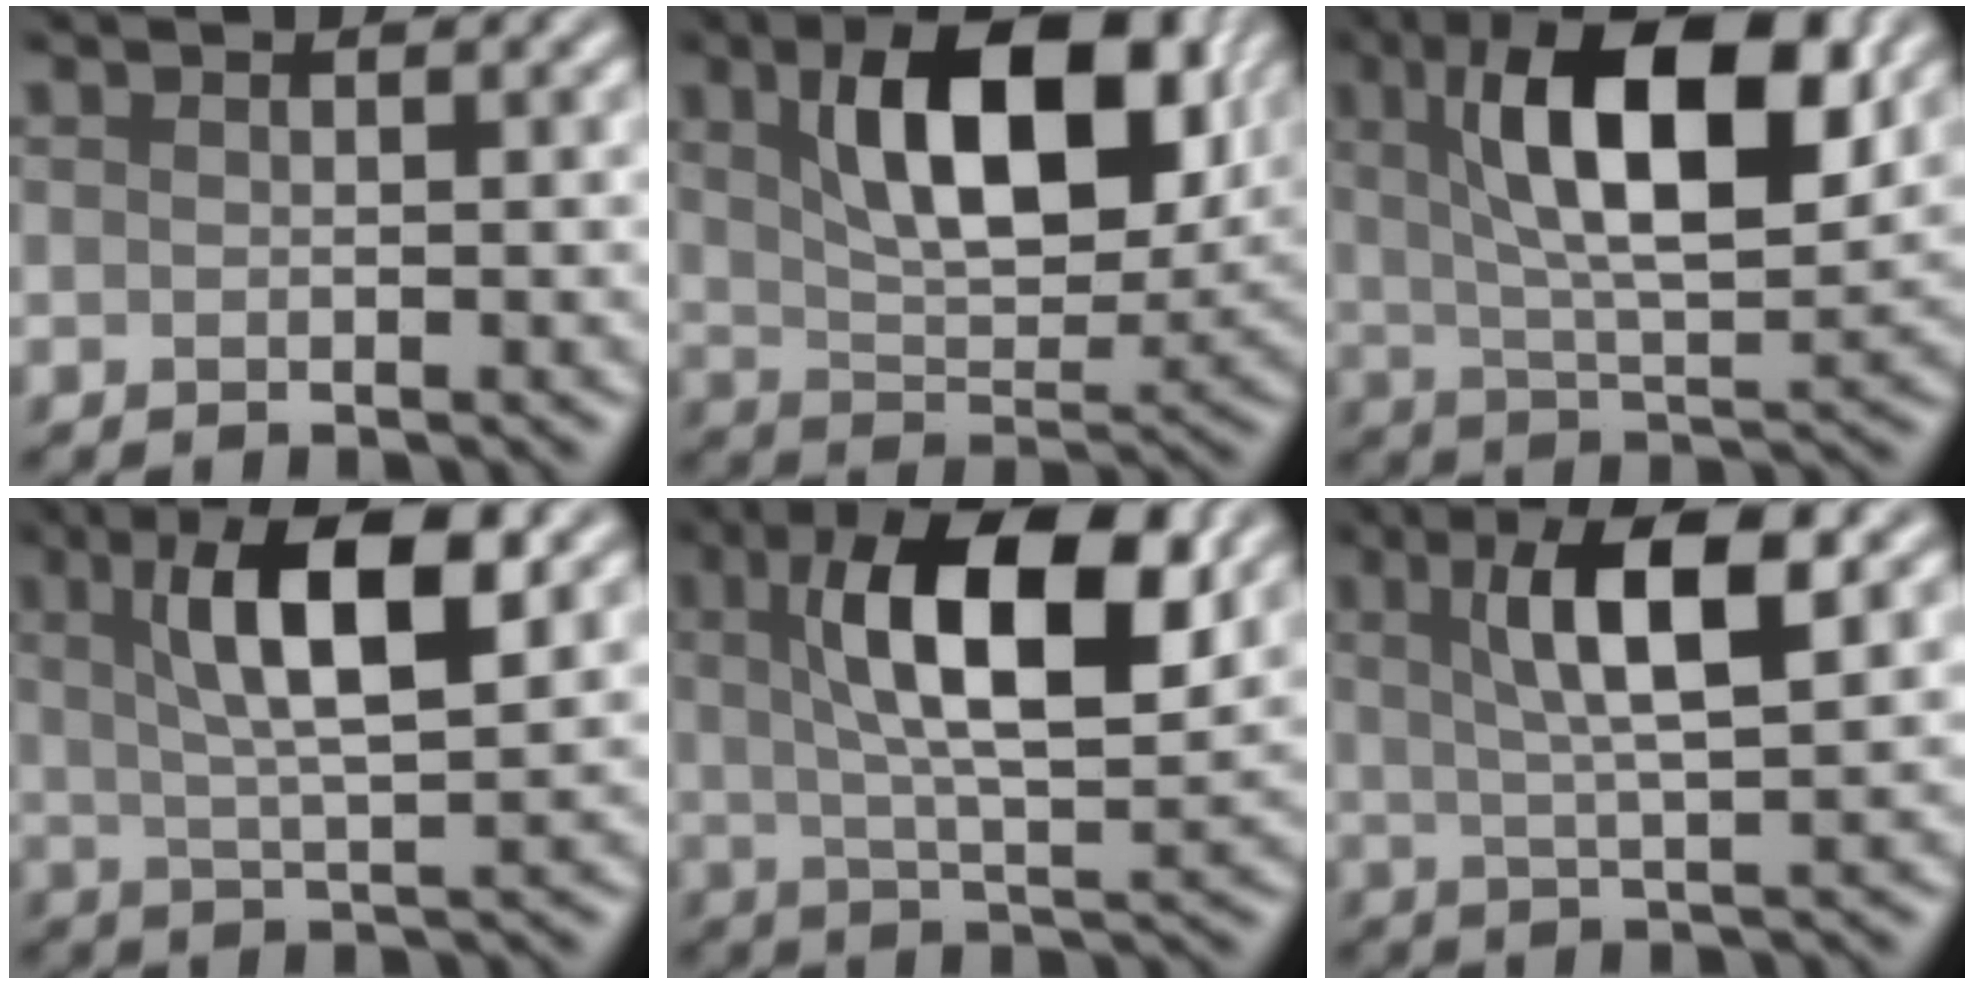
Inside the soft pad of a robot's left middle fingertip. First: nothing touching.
{"total": 9.5, "force": [3.2, 4.4, 7.7], "torque": [-0.126, 0.006, 0.060]}
{"total": 11.1, "force": [3.1, 3.9, 9.9], "torque": [-0.155, 0.010, 0.053]}
{"total": 7.5, "force": [2.1, 1.8, 7.0], "torque": [-0.116, 0.012, 0.043]}
{"total": 10.4, "force": [2.5, 3.4, 9.5], "torque": [-0.155, 0.012, 0.047]}
{"total": 6.2, "force": [1.6, 1.2, 5.8], "torque": [-0.096, 0.011, 0.036]}